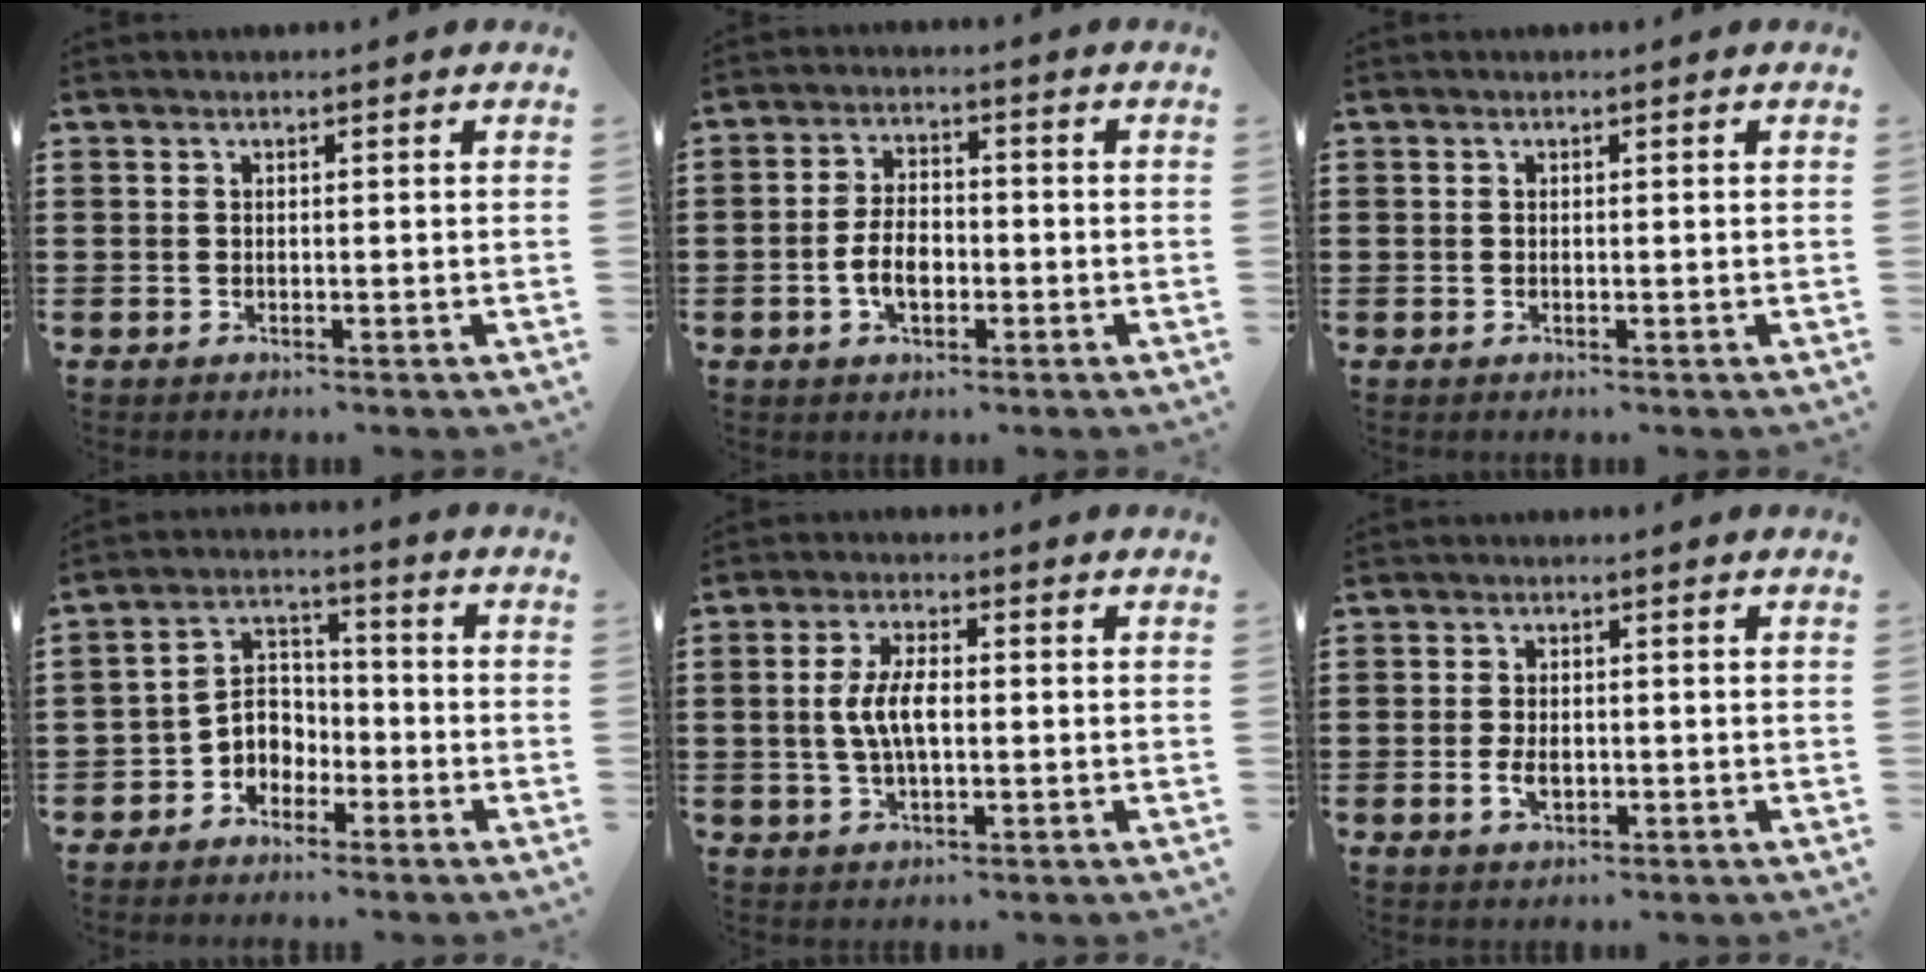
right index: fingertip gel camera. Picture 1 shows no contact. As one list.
[{"total": 5.5, "force": [-1.5, 3.0, 4.4], "torque": [-0.101, -0.002, -0.032]}, {"total": 0.0}, {"total": 4.4, "force": [-2.7, 3.3, 1.1], "torque": [-0.033, 0.004, -0.057]}, {"total": 5.9, "force": [0.0, 2.5, 5.3], "torque": [-0.121, 0.001, -0.009]}, {"total": 2.9, "force": [-0.6, 1.7, 2.3], "torque": [-0.044, 0.000, -0.010]}]